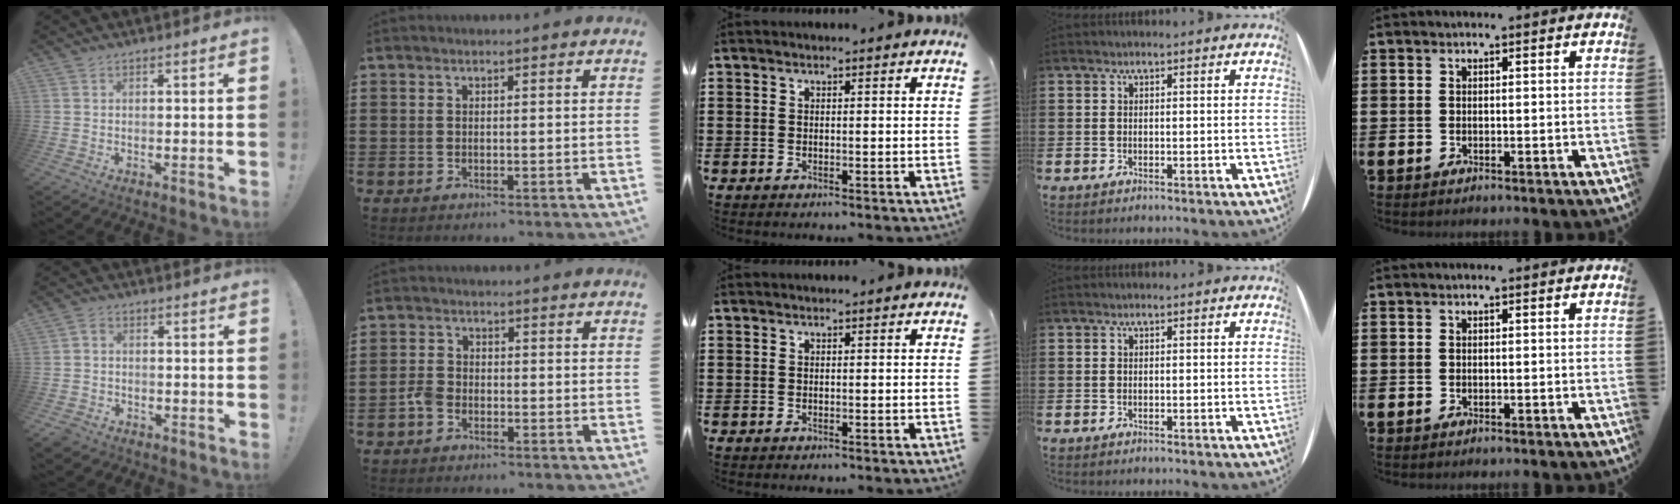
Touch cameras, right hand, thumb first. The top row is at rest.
{"thumb": {"total": 3.1, "force": [-1.8, 2.2, 1.3], "torque": [-0.031, 0.008, -0.033]}, "index": {"total": 2.6, "force": [-1.4, 1.7, 1.5], "torque": [-0.051, -0.006, -0.033]}}